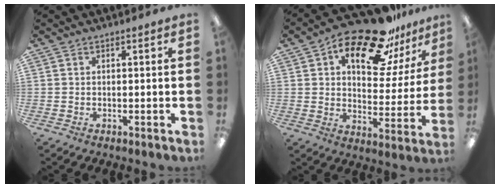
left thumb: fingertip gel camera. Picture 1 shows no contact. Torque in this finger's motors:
{"motor_torque": [0.31, 0.56, 1.59, -1.18, 0.30]}